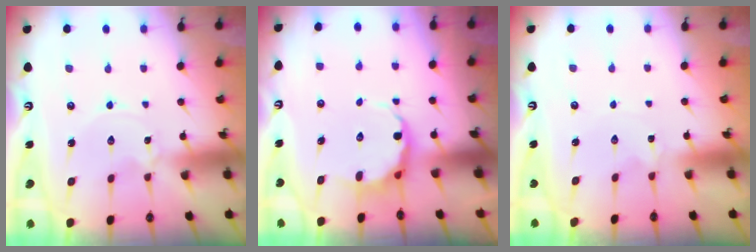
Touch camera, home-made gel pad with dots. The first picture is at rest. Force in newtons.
{"total": 6.7, "press": 6.2, "slide": 2.4}
{"total": 0.0}